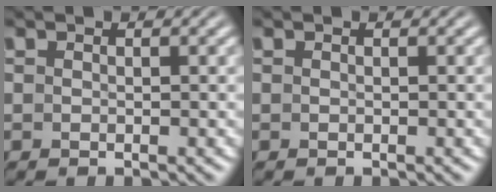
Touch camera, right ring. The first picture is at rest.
{"total": 0.0}